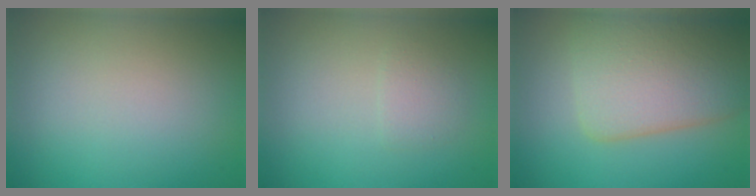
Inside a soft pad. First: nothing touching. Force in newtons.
{"total": 1.3, "press": 1.3, "slide": 0.1}
{"total": 7.4, "press": 7.4, "slide": 0.3}